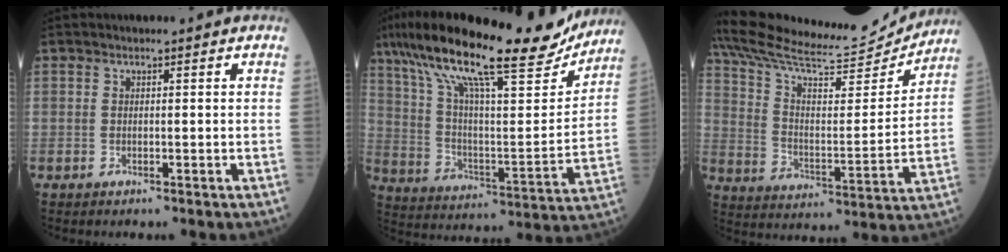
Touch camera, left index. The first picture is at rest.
{"total": 26.3, "force": [20.6, 4.3, 15.7], "torque": [-0.275, 0.014, 0.315]}
{"total": 21.6, "force": [20.6, 1.8, 6.1], "torque": [-0.119, -0.033, 0.311]}